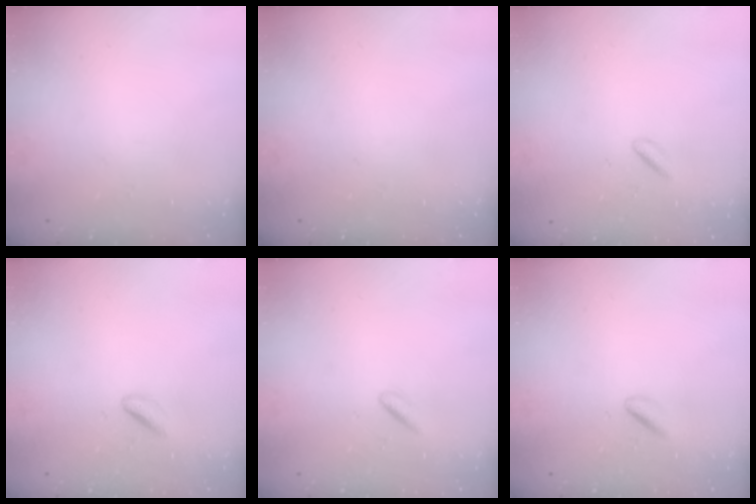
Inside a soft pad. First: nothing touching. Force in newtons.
{"total": 0.0}
{"total": 0.8, "press": 0.6, "slide": 0.6}
{"total": 2.7, "press": 2.6, "slide": 0.7}
{"total": 1.2, "press": 1.1, "slide": 0.5}
{"total": 2.7, "press": 2.5, "slide": 0.9}